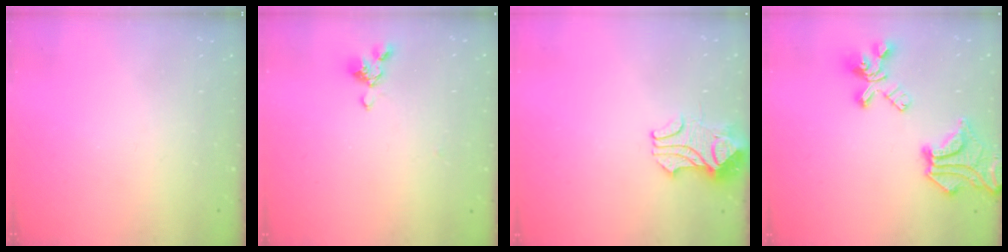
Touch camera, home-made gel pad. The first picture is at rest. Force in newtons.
{"total": 2.7, "press": 2.5, "slide": 0.8}
{"total": 2.3, "press": 2.2, "slide": 0.8}
{"total": 14.7, "press": 14.4, "slide": 3.0}